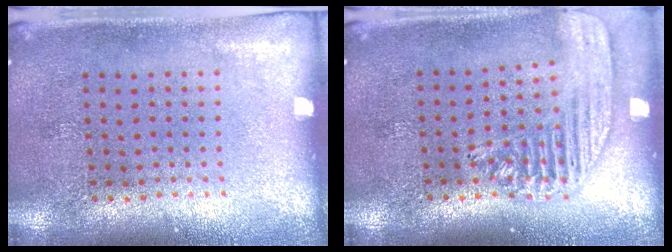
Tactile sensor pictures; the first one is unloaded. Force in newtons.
{"total": 1.7, "press": 1.6, "slide": 0.6}